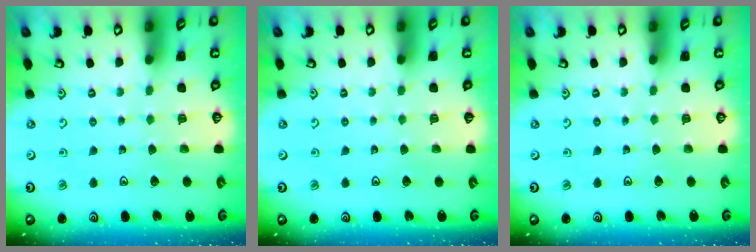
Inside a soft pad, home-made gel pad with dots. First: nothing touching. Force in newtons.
{"total": 0.0}
{"total": 0.0}